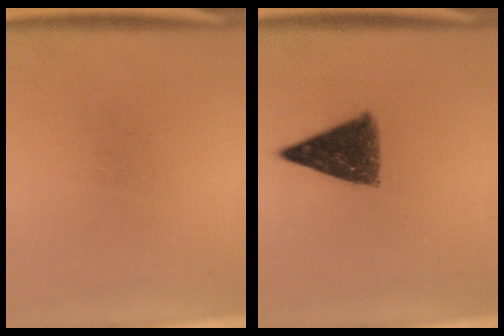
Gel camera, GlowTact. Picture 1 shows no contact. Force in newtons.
{"total": 9.0}